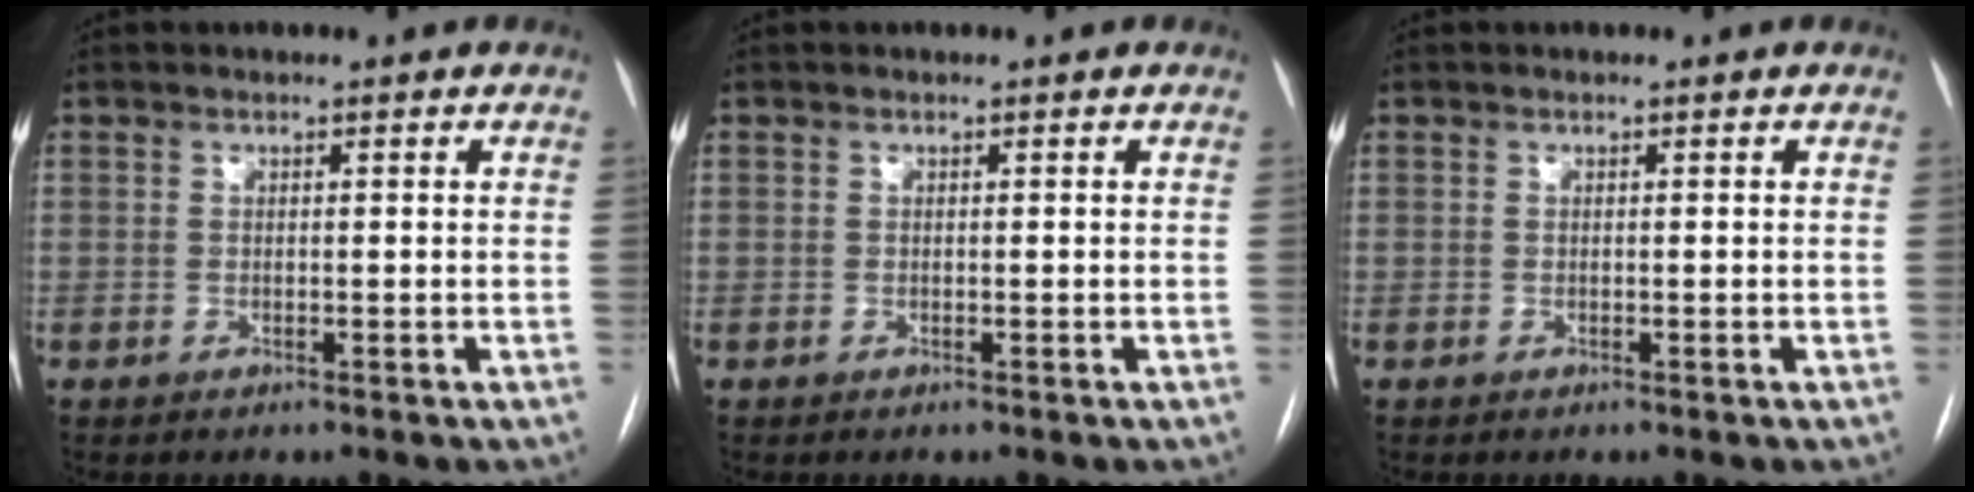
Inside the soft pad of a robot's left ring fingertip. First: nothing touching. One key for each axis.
{"total": 0.0}
{"total": 0.0}